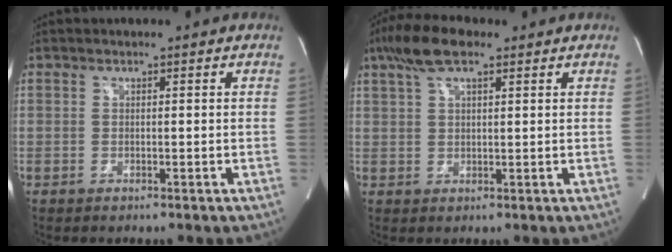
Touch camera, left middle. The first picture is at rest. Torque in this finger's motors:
{"motor_torque": [1.16, -0.43, 0.10, 0.13]}